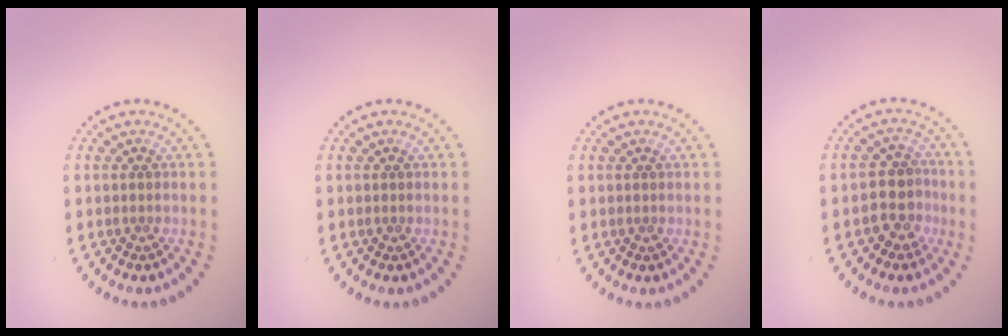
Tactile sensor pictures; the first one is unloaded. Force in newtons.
{"total": 0.0}
{"total": 0.0}
{"total": 2.8, "press": 2.5, "slide": 1.3}